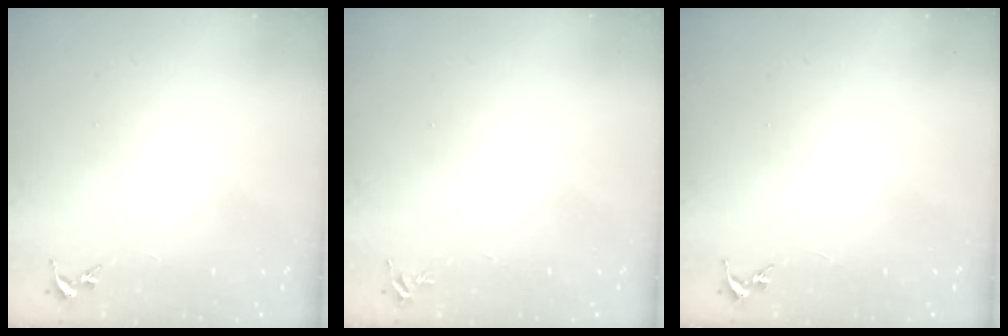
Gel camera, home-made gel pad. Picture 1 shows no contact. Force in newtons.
{"total": 4.4, "press": 4.4, "slide": 0.6}
{"total": 0.0}